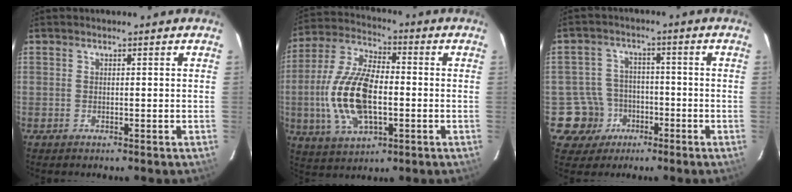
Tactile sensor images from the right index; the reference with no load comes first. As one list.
[{"total": 16.7, "force": [-2.4, 8.1, 14.4], "torque": [-0.305, 0.005, -0.042]}, {"total": 7.6, "force": [-3.3, 6.9, 0.0], "torque": [-0.020, 0.028, -0.048]}]